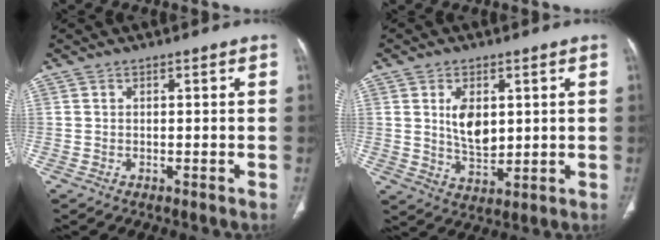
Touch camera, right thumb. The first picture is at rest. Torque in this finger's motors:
{"motor_torque": [2.18, 2.11, 1.33, -0.83, 0.04]}